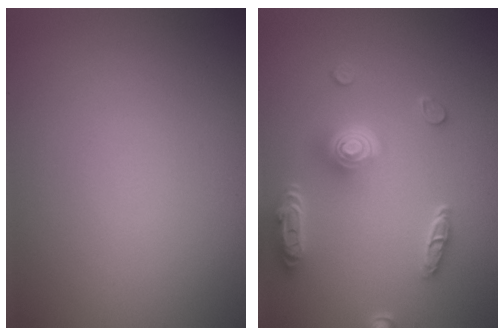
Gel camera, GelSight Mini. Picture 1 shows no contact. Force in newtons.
{"total": 4.9, "press": 3.9, "slide": 2.9}